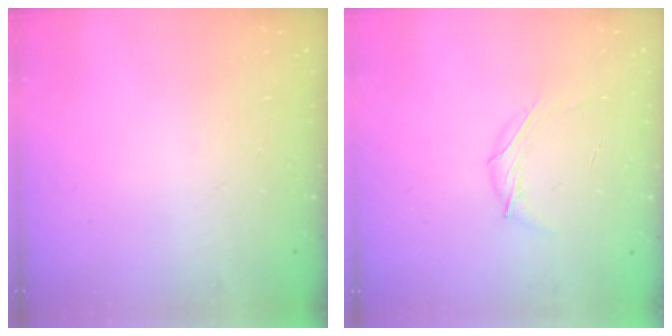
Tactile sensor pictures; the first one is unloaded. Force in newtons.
{"total": 5.7, "press": 5.6, "slide": 0.7}